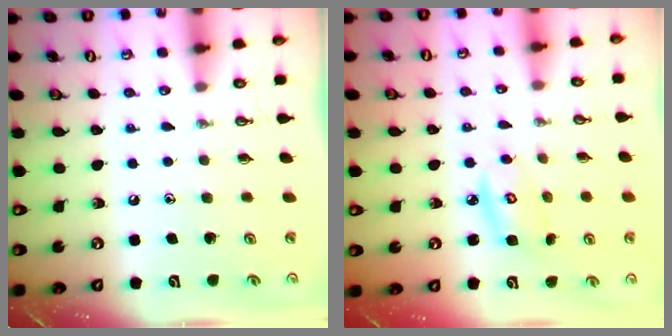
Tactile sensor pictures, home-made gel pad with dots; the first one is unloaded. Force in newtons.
{"total": 5.1, "press": 5.1, "slide": 0.3}